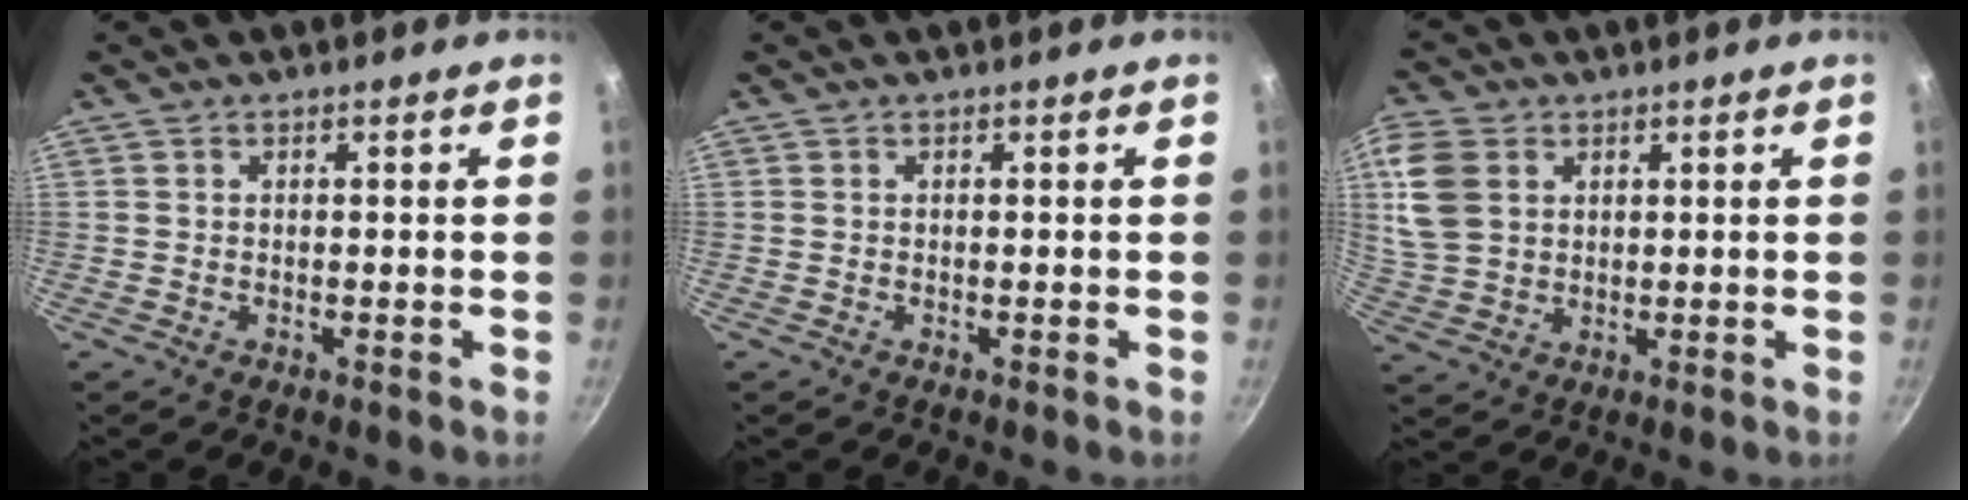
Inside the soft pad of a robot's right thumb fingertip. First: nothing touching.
{"total": 0.0}
{"total": 10.1, "force": [3.2, 7.4, 6.1], "torque": [-0.117, -0.006, 0.067]}